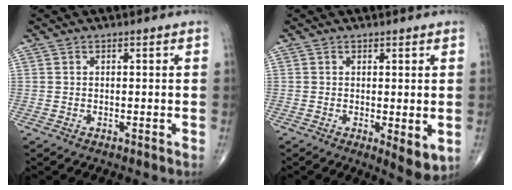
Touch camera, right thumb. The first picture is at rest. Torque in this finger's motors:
{"motor_torque": [-0.25, 0.35, -0.06, -0.15, 0.02]}